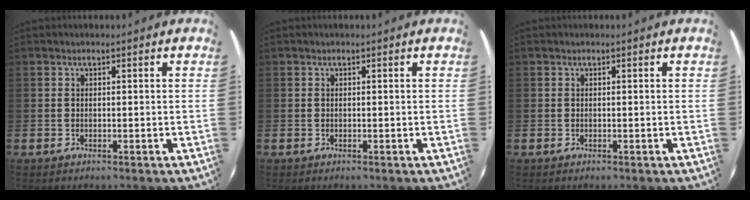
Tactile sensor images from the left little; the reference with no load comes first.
{"total": 0.0}
{"total": 0.0}